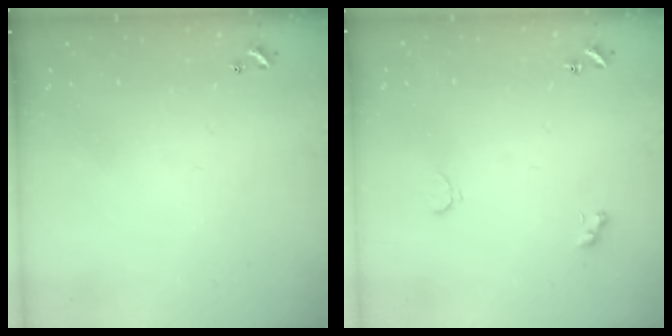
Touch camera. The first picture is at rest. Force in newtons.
{"total": 2.3, "press": 2.1, "slide": 0.8}